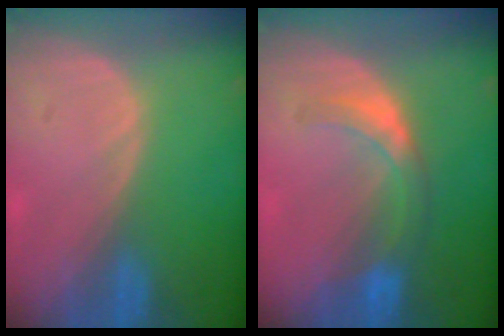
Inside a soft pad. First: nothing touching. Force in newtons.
{"total": 6.0, "press": 5.4, "slide": 2.6}